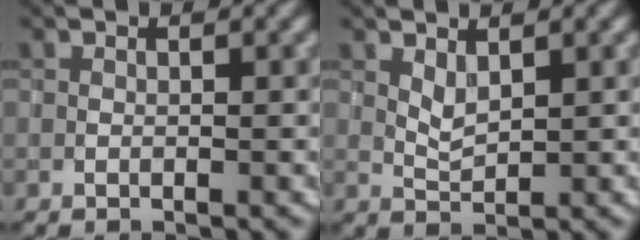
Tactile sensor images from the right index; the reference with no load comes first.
{"total": 1.6, "force": [0.8, 0.8, 1.2], "torque": [-0.027, -0.003, 0.021]}